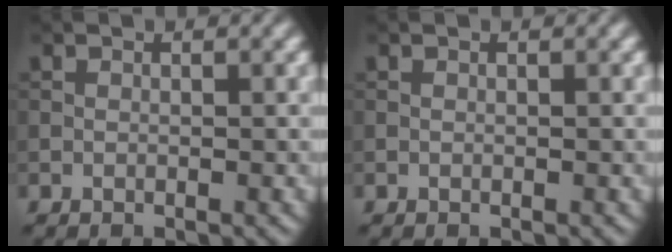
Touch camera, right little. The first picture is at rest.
{"total": 0.0}